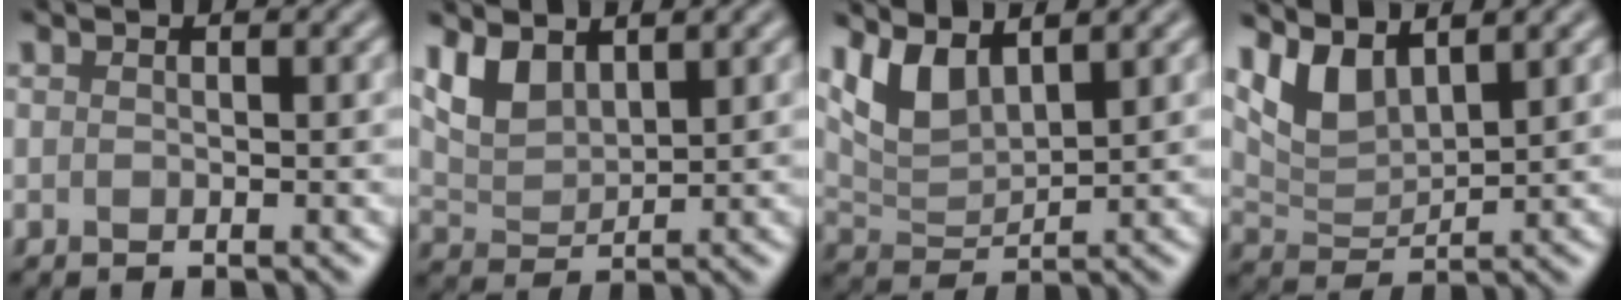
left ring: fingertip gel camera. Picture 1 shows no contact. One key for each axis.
{"total": 3.4, "fx": 2.3, "fy": 1.7, "fz": 1.9, "tx": -0.044, "ty": -0.005, "tz": 0.049}
{"total": 4.2, "fx": 2.7, "fy": 1.7, "fz": 2.7, "tx": -0.062, "ty": -0.007, "tz": 0.056}
{"total": 4.1, "fx": 2.7, "fy": 1.7, "fz": 2.5, "tx": -0.055, "ty": -0.009, "tz": 0.057}